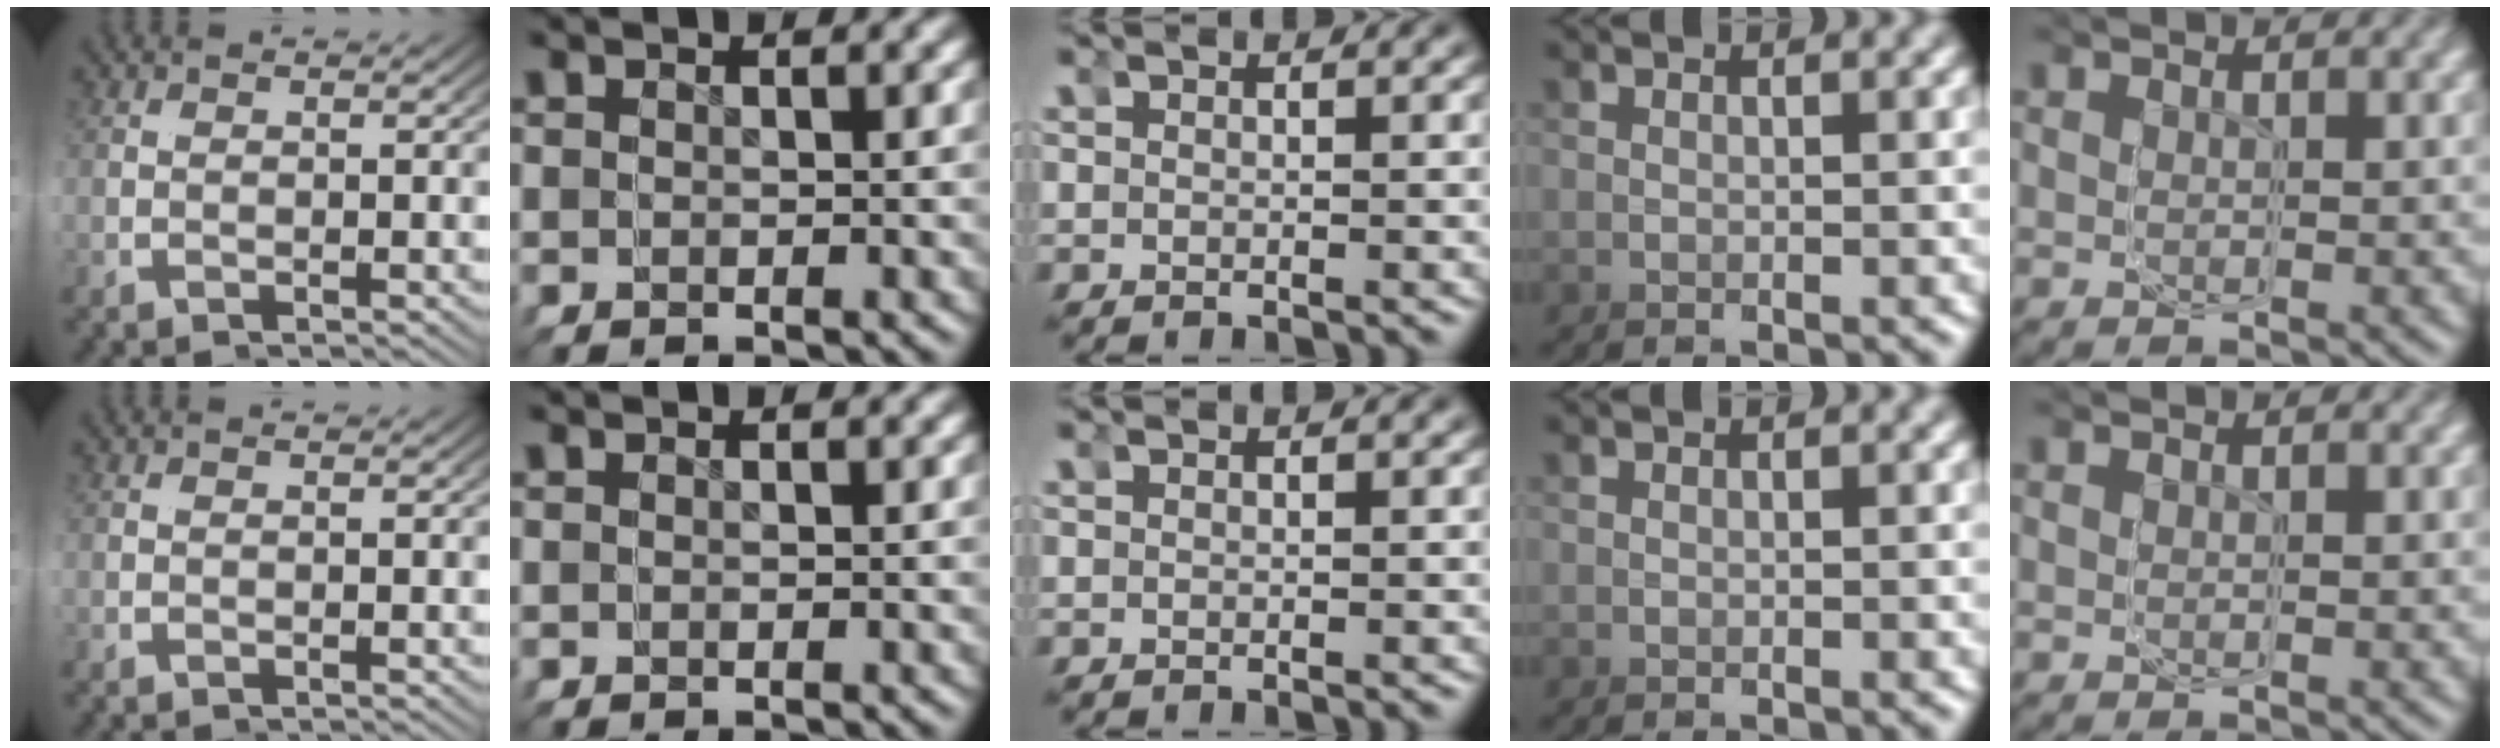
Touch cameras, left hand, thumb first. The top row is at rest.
{}